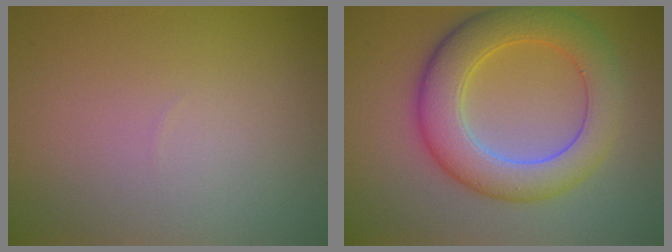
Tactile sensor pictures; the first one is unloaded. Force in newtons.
{"total": 7.2, "press": 7.2, "slide": 0.2}